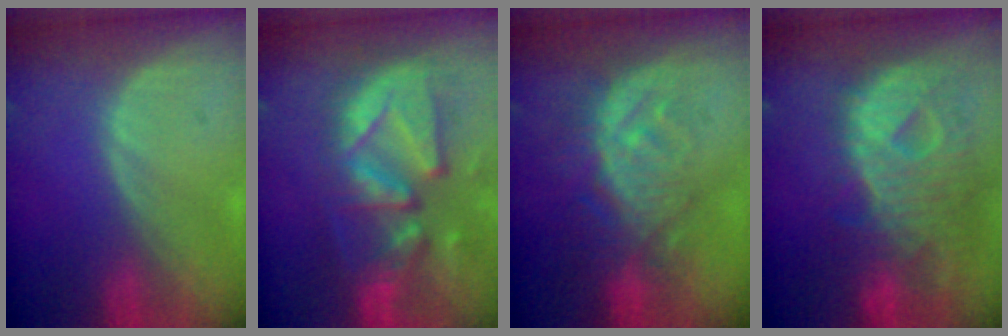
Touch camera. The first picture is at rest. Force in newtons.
{"total": 13.2, "press": 11.3, "slide": 6.9}
{"total": 9.2, "press": 8.3, "slide": 4.0}
{"total": 12.8, "press": 11.0, "slide": 6.7}